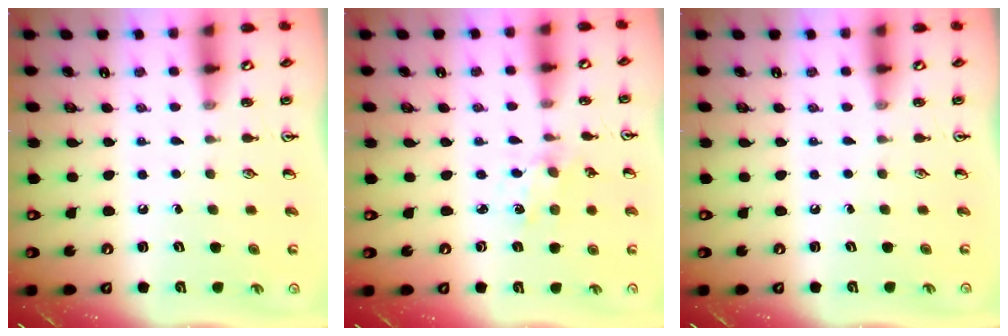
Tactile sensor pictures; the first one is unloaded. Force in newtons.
{"total": 0.9, "press": 0.8, "slide": 0.2}
{"total": 0.0}